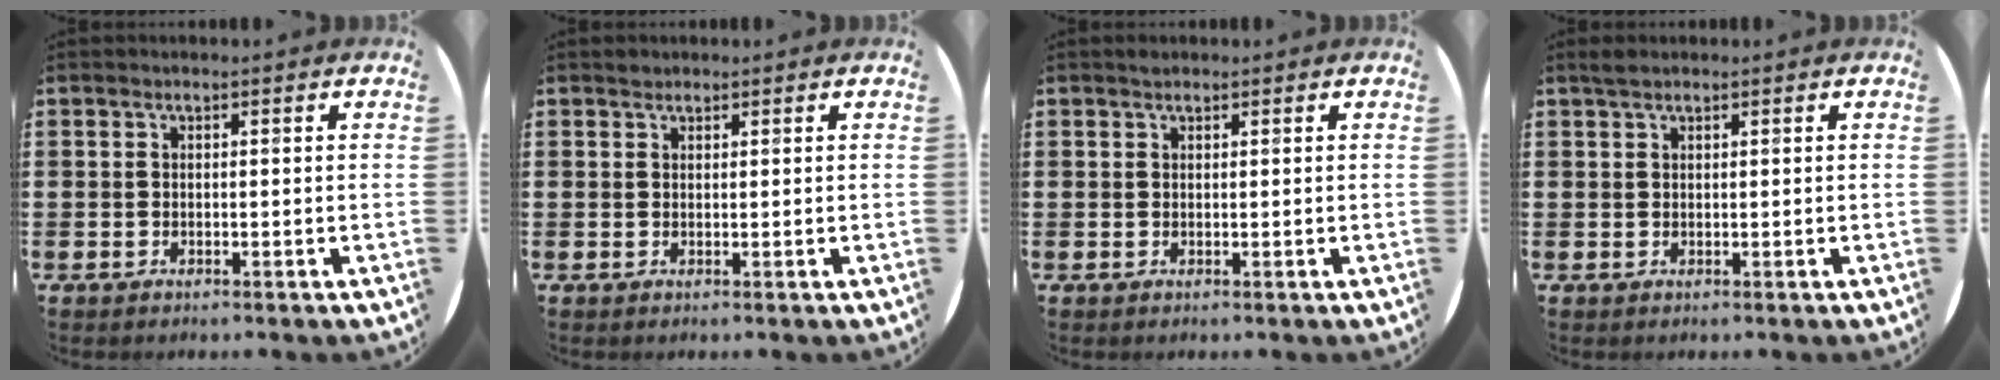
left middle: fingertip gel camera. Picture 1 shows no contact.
{"total": 0.7, "force": [0.7, 0.3, -0.1], "torque": [0.011, 0.000, 0.011]}
{"total": 0.5, "force": [0.5, 0.2, 0.0], "torque": [-0.001, 0.002, 0.009]}
{"total": 1.1, "force": [1.0, 0.4, 0.3], "torque": [-0.007, 0.004, 0.018]}